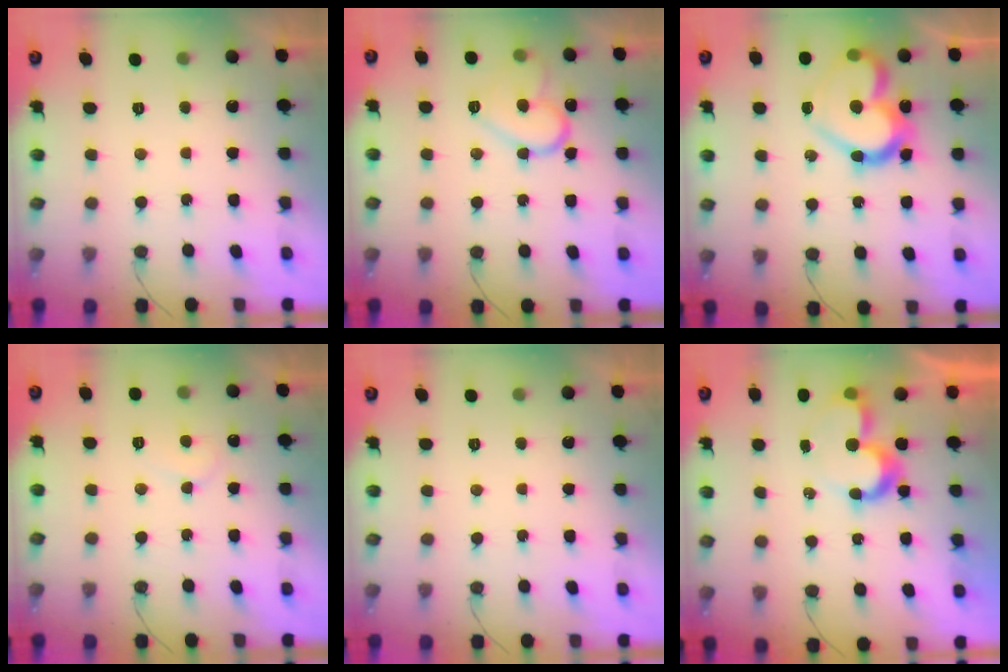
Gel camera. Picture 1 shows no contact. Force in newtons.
{"total": 13.4, "press": 13.4, "slide": 1.0}
{"total": 18.2, "press": 18.1, "slide": 2.0}
{"total": 5.9, "press": 5.9, "slide": 0.4}
{"total": 0.0}
{"total": 9.2, "press": 9.2, "slide": 0.3}